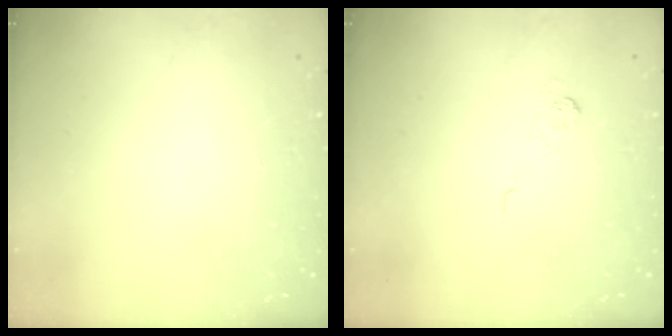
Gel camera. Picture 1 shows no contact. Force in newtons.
{"total": 6.2, "press": 6.0, "slide": 1.5}